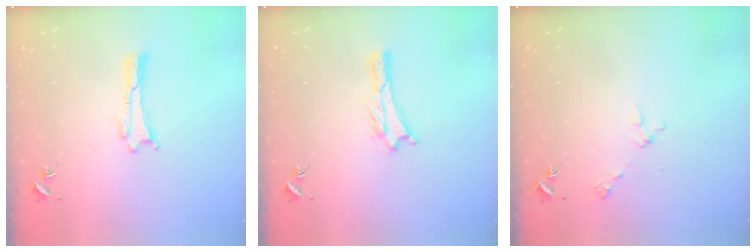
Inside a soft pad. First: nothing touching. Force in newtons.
{"total": 0.0}
{"total": 2.9, "press": 2.9, "slide": 0.2}